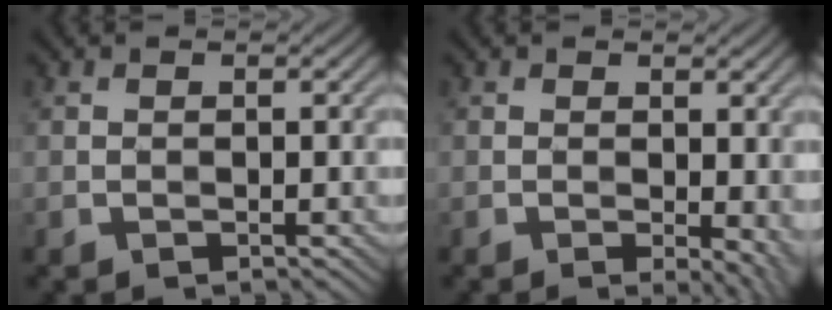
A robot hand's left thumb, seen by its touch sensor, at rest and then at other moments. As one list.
[{"total": 3.5, "force": [-0.2, 1.3, 3.2], "torque": [-0.038, -0.003, -0.002]}]